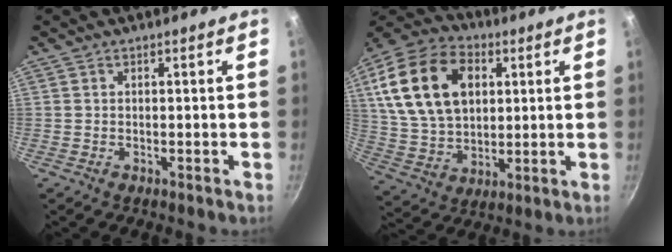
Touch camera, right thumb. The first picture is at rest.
{"total": 21.7, "force": [5.9, 14.6, 14.9], "torque": [-0.257, 0.001, 0.107]}